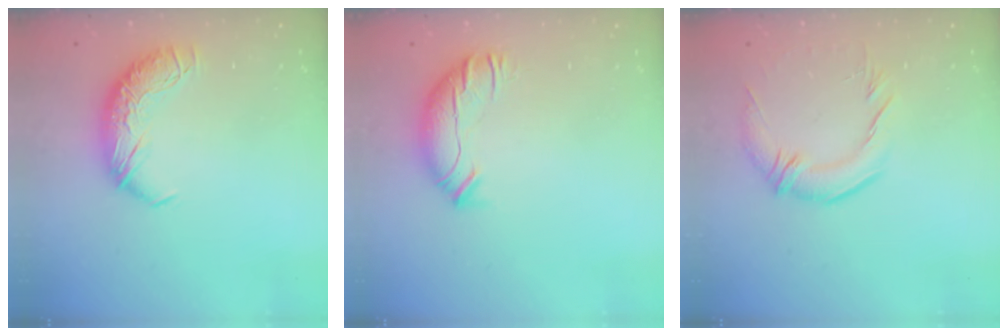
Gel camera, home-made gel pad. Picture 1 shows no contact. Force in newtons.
{"total": 2.0, "press": 0.6, "slide": 1.9}
{"total": 2.7, "press": 1.0, "slide": 2.5}